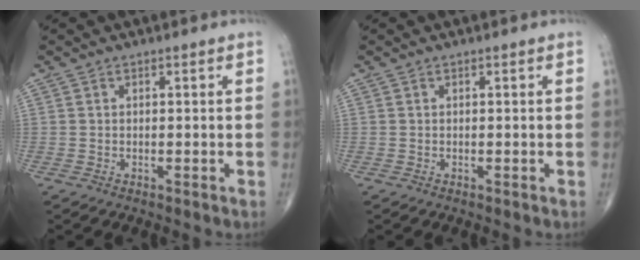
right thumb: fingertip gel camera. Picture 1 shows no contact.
{"total": 0.0}